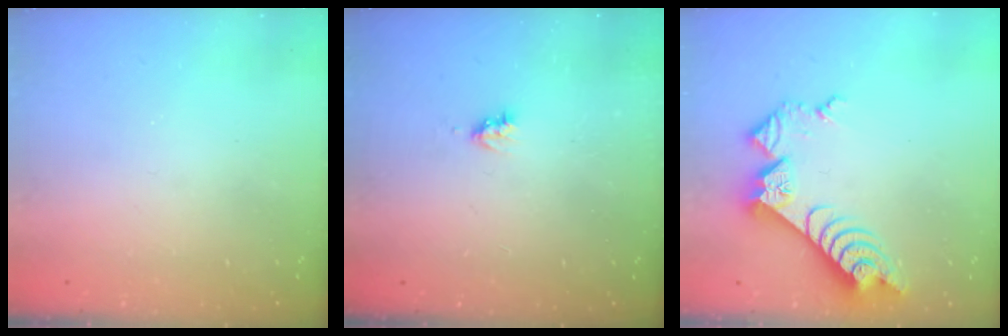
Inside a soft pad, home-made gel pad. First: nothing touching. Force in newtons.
{"total": 2.6, "press": 2.6, "slide": 0.4}
{"total": 11.2, "press": 11.1, "slide": 1.4}